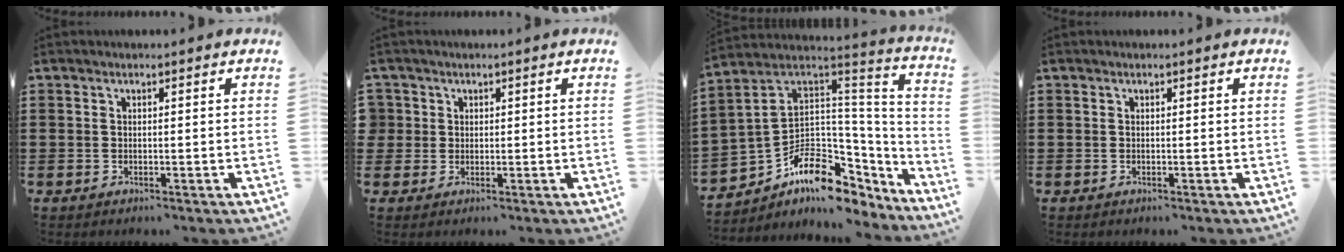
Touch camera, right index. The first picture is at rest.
{"total": 2.2, "force": [0.5, 2.1, 0.1], "torque": [-0.013, 0.011, 0.007]}
{"total": 10.2, "force": [-4.0, 7.0, 6.3], "torque": [-0.131, -0.023, -0.072]}
{"total": 0.0}